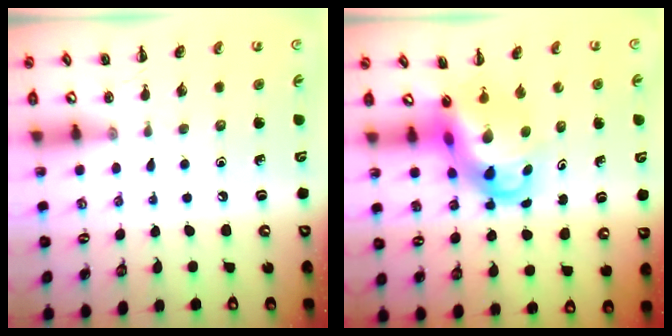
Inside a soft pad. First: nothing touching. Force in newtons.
{"total": 5.7, "press": 5.5, "slide": 1.5}